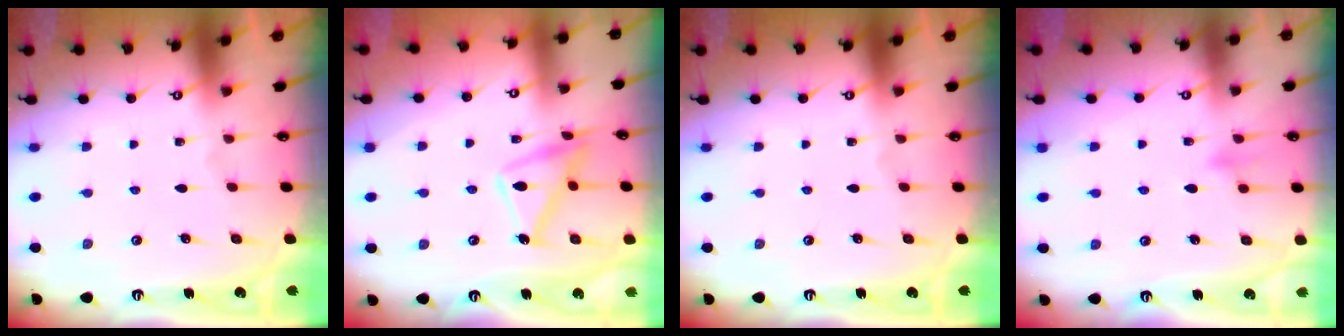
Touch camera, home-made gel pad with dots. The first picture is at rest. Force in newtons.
{"total": 13.7, "press": 13.6, "slide": 1.1}
{"total": 0.0}
{"total": 8.7, "press": 8.6, "slide": 0.8}